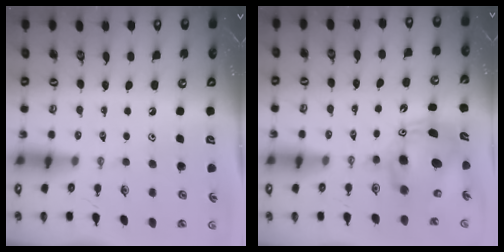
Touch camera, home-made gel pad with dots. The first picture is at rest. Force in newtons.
{"total": 10.2, "press": 10.0, "slide": 2.0}